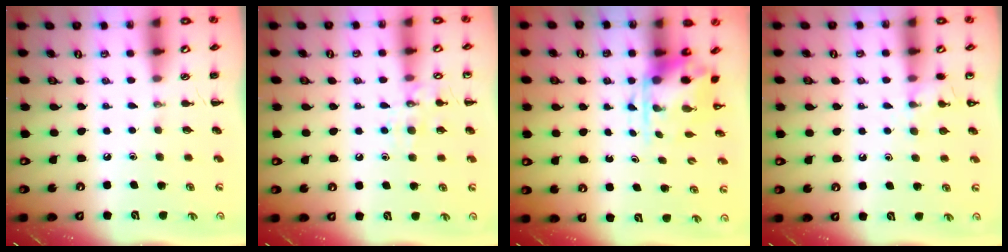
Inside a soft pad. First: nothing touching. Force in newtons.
{"total": 9.1, "press": 9.1, "slide": 0.9}
{"total": 3.8, "press": 3.7, "slide": 0.9}
{"total": 7.4, "press": 7.3, "slide": 1.5}